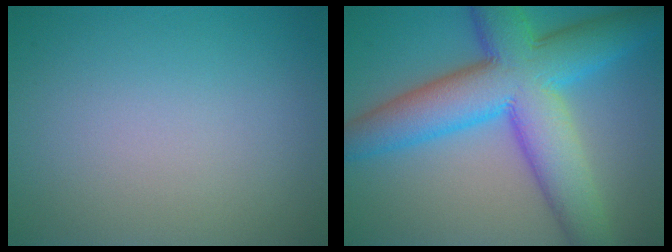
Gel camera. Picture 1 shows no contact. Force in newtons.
{"total": 11.9, "press": 11.9, "slide": 0.2}